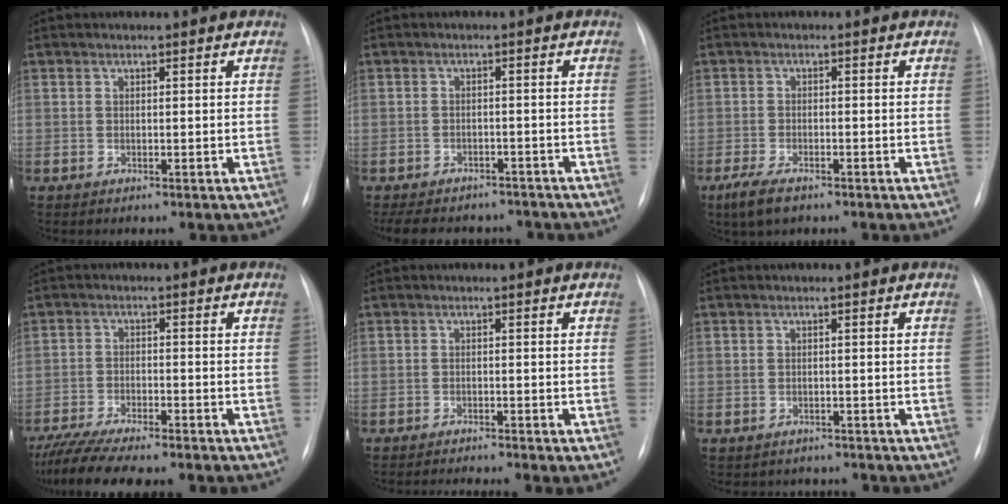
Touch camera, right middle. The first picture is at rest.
{"total": 12.5, "force": [-10.7, 5.3, 3.5], "torque": [-0.068, 0.010, -0.130]}
{"total": 4.8, "force": [-3.3, 1.6, 3.1], "torque": [-0.068, -0.011, -0.053]}
{"total": 10.8, "force": [-9.1, 1.2, 5.6], "torque": [-0.094, -0.016, -0.142]}
{"total": 4.2, "force": [-3.8, -0.6, 1.6], "torque": [-0.020, -0.006, -0.054]}
{"total": 3.0, "force": [-2.6, 1.4, -0.2], "torque": [-0.001, 0.007, -0.034]}